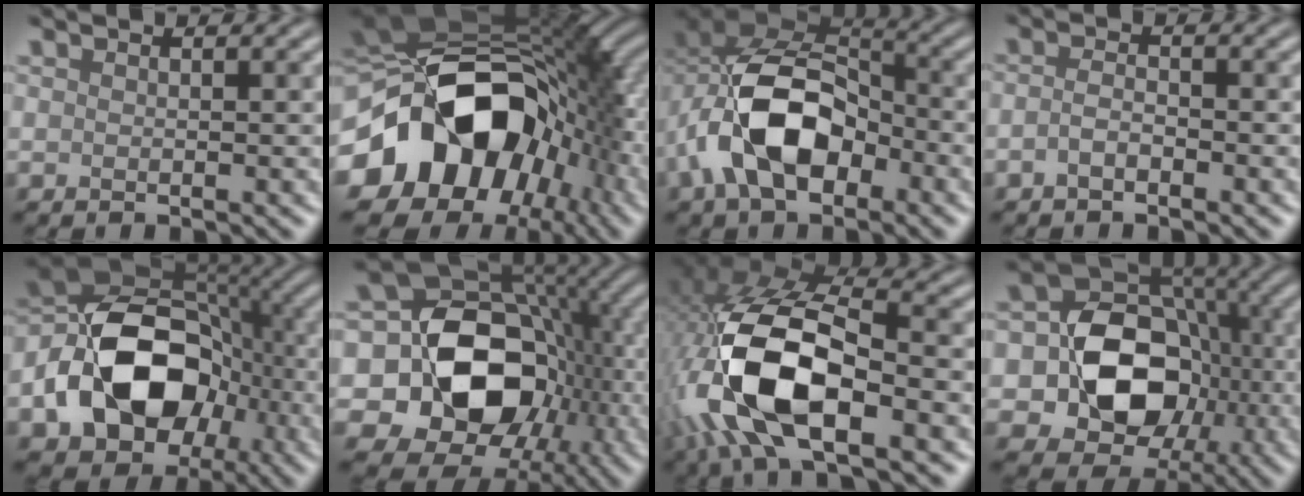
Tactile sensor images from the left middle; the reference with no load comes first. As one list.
[{"total": 17.3, "force": [-3.6, 12.5, 11.4], "torque": [-0.192, -0.015, -0.058]}, {"total": 10.7, "force": [-2.8, 6.6, 7.9], "torque": [-0.152, 0.011, -0.053]}, {"total": 1.2, "force": [-0.7, 0.4, 0.9], "torque": [-0.024, 0.006, -0.018]}, {"total": 13.8, "force": [-3.9, 9.9, 8.8], "torque": [-0.157, -0.003, -0.070]}, {"total": 15.4, "force": [-1.4, 12.2, 9.4], "torque": [-0.152, -0.017, -0.009]}, {"total": 14.8, "force": [-3.9, 7.5, 12.2], "torque": [-0.282, -0.017, -0.060]}, {"total": 11.9, "force": [-1.3, 9.6, 6.9], "torque": [-0.089, -0.009, -0.025]}]